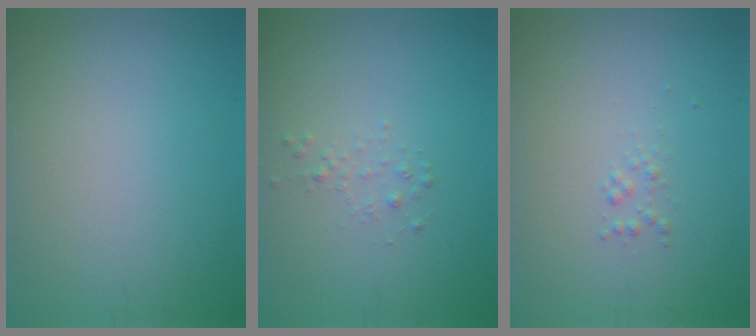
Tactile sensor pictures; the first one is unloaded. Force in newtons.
{"total": 0.8, "press": 0.8, "slide": 0.1}
{"total": 0.7, "press": 0.7, "slide": 0.0}